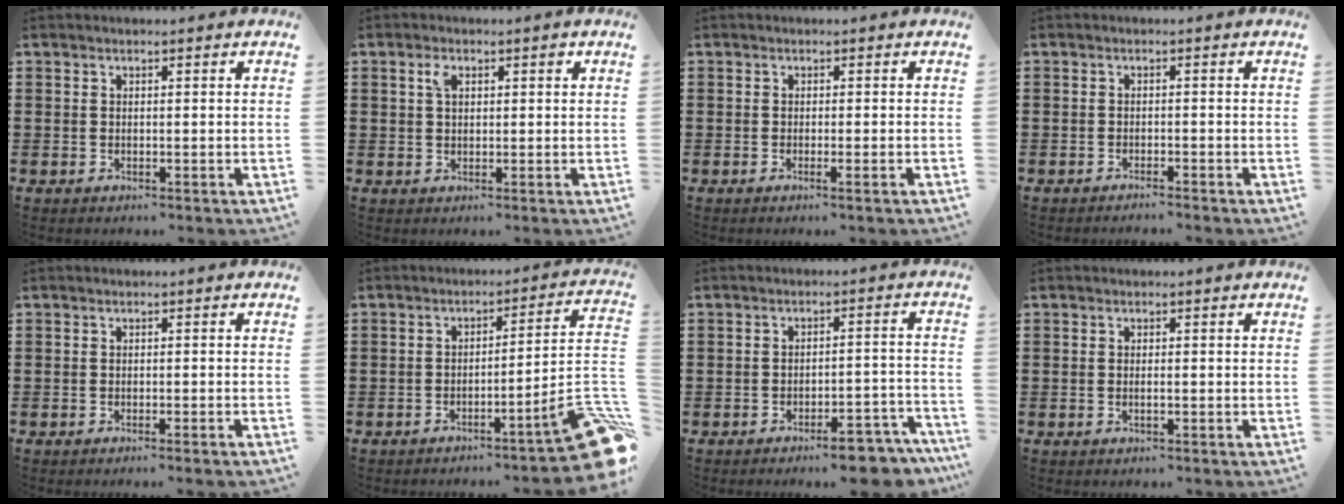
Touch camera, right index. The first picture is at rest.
{"total": 2.7, "force": [1.1, 1.4, 2.1], "torque": [-0.038, 0.005, 0.016]}
{"total": 1.0, "force": [-0.4, -0.3, 0.8], "torque": [-0.013, -0.006, -0.007]}
{"total": 1.0, "force": [-1.0, -0.1, 0.1], "torque": [-0.005, 0.000, -0.020]}
{"total": 0.6, "force": [-0.5, -0.2, 0.4], "torque": [-0.007, -0.002, -0.010]}
{"total": 8.5, "force": [-5.2, 0.9, 6.8], "torque": [-0.085, -0.009, -0.096]}
{"total": 6.0, "force": [-5.4, 0.9, 2.4], "torque": [-0.031, 0.006, -0.098]}
{"total": 0.7, "force": [-0.2, 0.1, 0.7], "torque": [-0.012, -0.005, -0.002]}